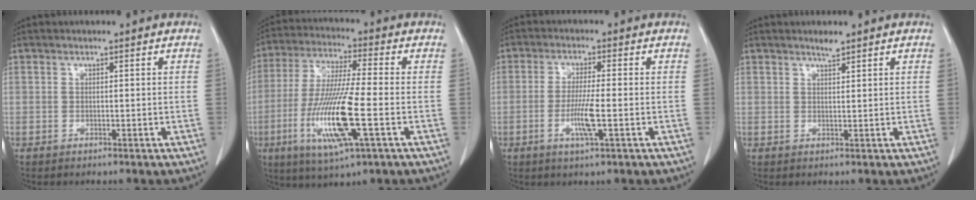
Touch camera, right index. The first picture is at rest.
{"total": 14.5, "force": [-4.1, 0.9, 13.9], "torque": [-0.285, -0.019, -0.076]}
{"total": 5.5, "force": [-1.5, 0.1, 5.2], "torque": [-0.103, -0.010, -0.026]}
{"total": 1.4, "force": [1.2, 0.1, 0.6], "torque": [-0.015, 0.000, 0.025]}